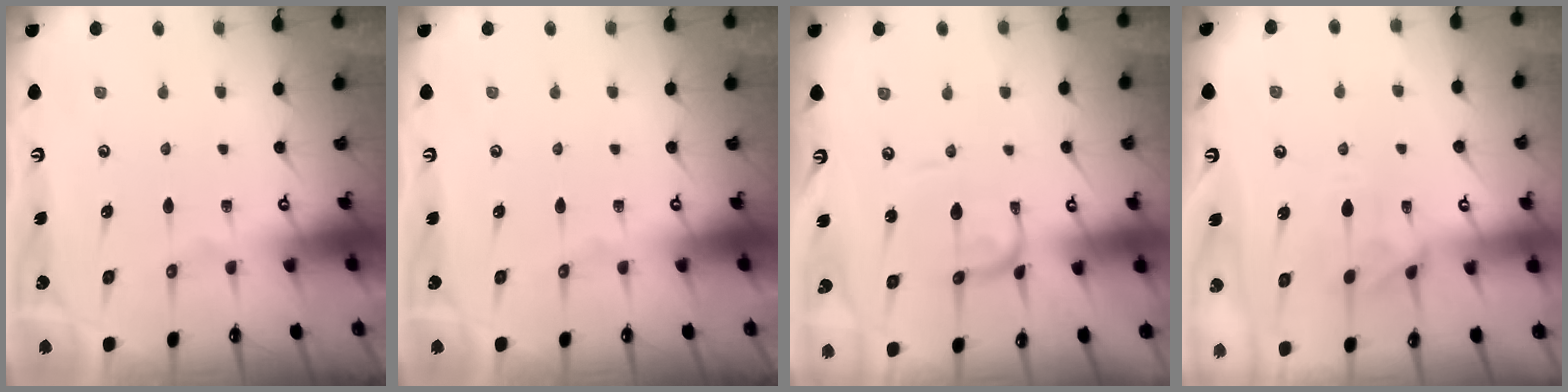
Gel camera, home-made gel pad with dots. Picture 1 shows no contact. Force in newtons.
{"total": 0.0}
{"total": 1.6, "press": 1.6, "slide": 0.2}
{"total": 2.5, "press": 2.3, "slide": 1.1}